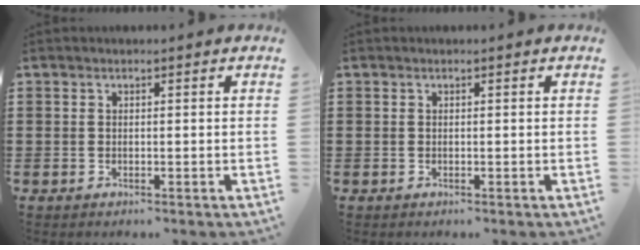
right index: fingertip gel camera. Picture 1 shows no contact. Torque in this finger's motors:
{"motor_torque": [-0.01, 0.08, 0.00, 0.00]}